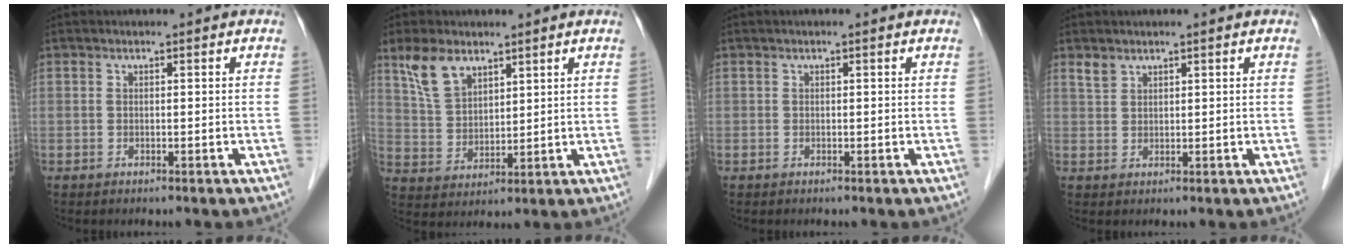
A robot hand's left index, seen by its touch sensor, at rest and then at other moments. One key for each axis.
{"total": 6.2, "fx": 4.4, "fy": 3.2, "fz": 2.9, "tx": -0.070, "ty": 0.010, "tz": 0.100}
{"total": 0.0}
{"total": 1.8, "fx": 1.5, "fy": 0.9, "fz": 0.4, "tx": -0.011, "ty": 0.008, "tz": 0.034}